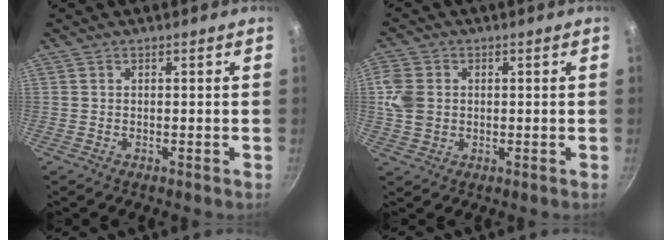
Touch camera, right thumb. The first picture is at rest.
{"total": 6.5, "force": [0.5, 5.3, 3.7], "torque": [-0.064, 0.000, 0.006]}